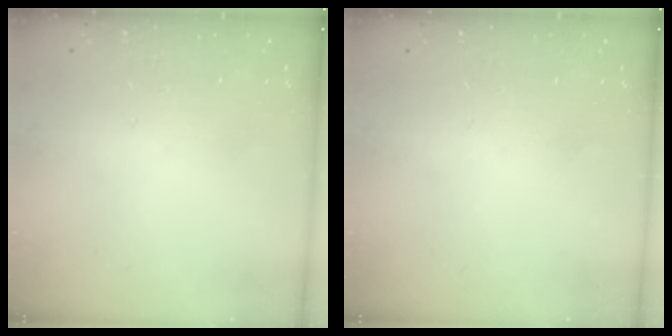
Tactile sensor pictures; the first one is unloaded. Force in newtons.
{"total": 0.0}